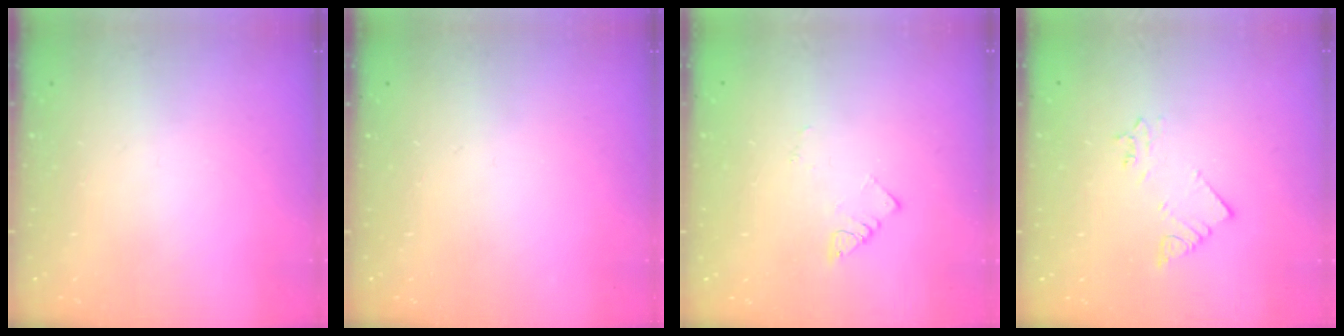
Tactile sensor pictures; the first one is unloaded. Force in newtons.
{"total": 0.0}
{"total": 2.8, "press": 2.8, "slide": 0.3}
{"total": 2.8, "press": 2.8, "slide": 0.1}